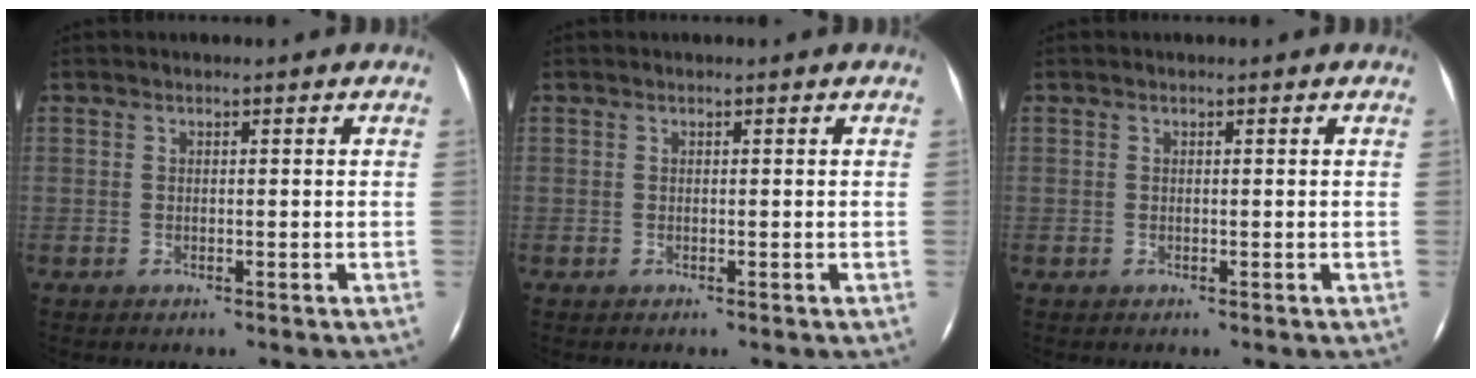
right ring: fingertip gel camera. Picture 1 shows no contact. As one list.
[{"total": 0.0}, {"total": 0.0}]